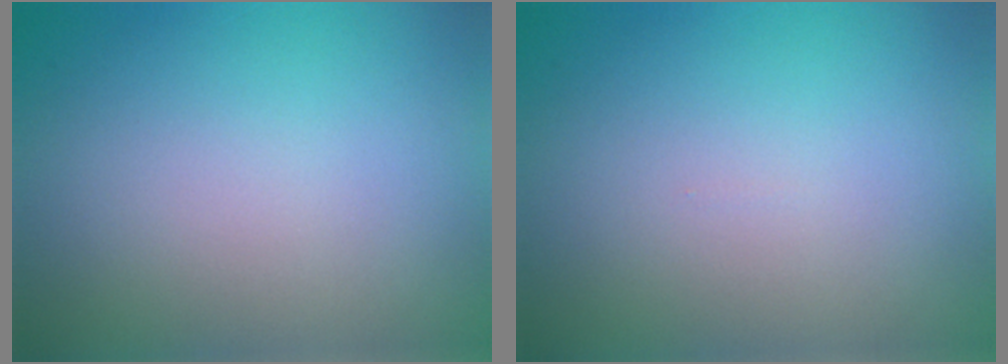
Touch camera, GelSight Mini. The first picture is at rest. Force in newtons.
{"total": 0.0}